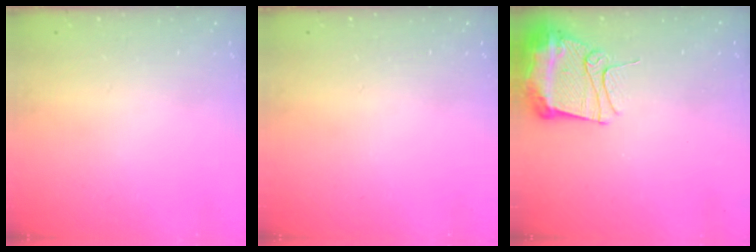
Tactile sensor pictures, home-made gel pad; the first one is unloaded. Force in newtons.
{"total": 0.0}
{"total": 12.1, "press": 12.0, "slide": 1.4}